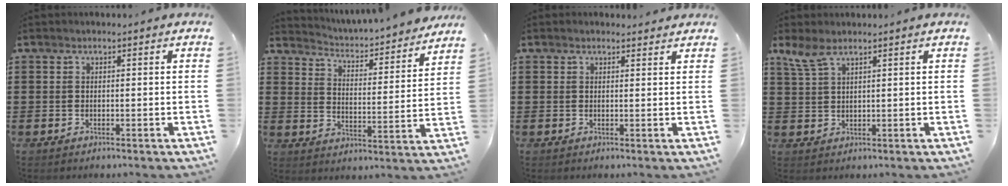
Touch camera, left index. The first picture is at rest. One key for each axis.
{"total": 3.1, "fx": 3.0, "fy": -0.3, "fz": 0.3, "tx": -0.027, "ty": -0.035, "tz": 0.041}
{"total": 1.0, "fx": 1.0, "fy": 0.1, "fz": 0.2, "tx": -0.005, "ty": 0.001, "tz": 0.019}
{"total": 3.7, "fx": 2.4, "fy": 0.9, "fz": 2.6, "tx": -0.059, "ty": 0.001, "tz": 0.044}